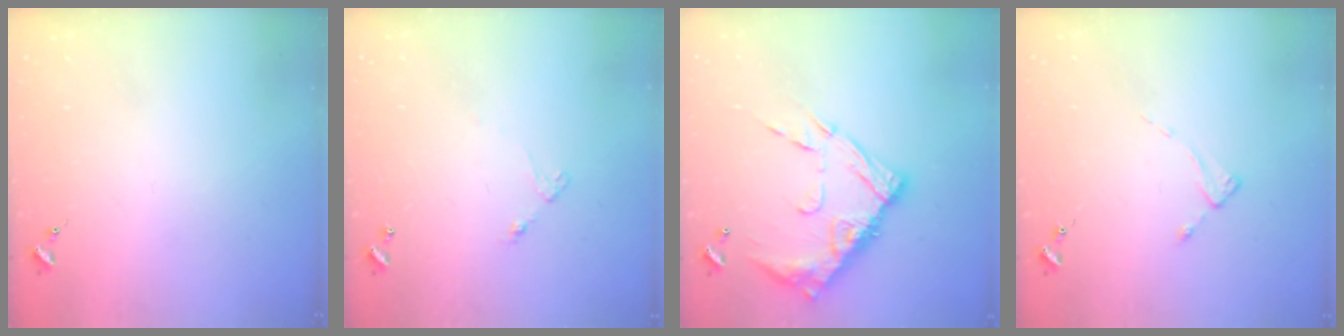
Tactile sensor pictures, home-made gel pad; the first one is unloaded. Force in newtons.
{"total": 4.9, "press": 4.8, "slide": 0.3}
{"total": 17.2, "press": 17.1, "slide": 1.4}
{"total": 2.0, "press": 2.0, "slide": 0.3}